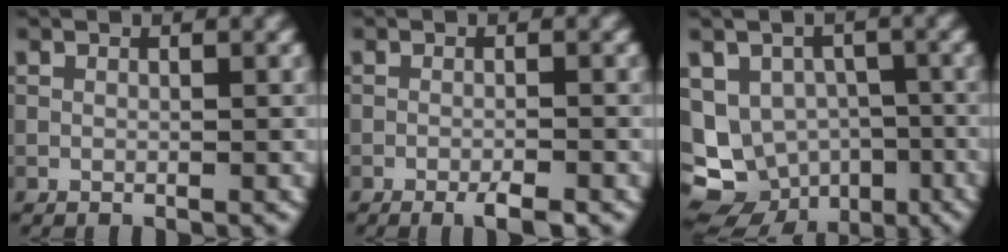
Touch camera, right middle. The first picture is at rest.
{"total": 2.1, "force": [-1.4, 0.2, 1.5], "torque": [-0.025, -0.001, -0.026]}
{"total": 12.1, "force": [-5.9, 9.8, 4.1], "torque": [-0.077, -0.035, -0.089]}